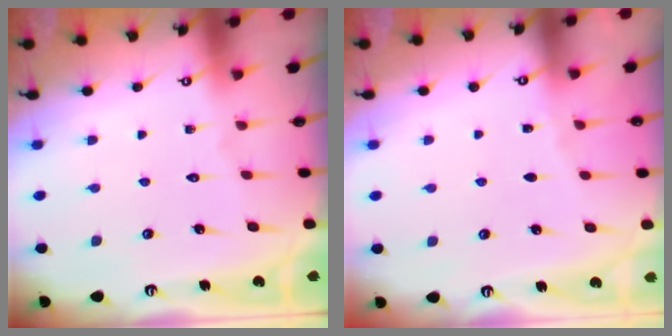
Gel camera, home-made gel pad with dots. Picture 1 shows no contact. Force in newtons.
{"total": 2.1, "press": 2.1, "slide": 0.4}